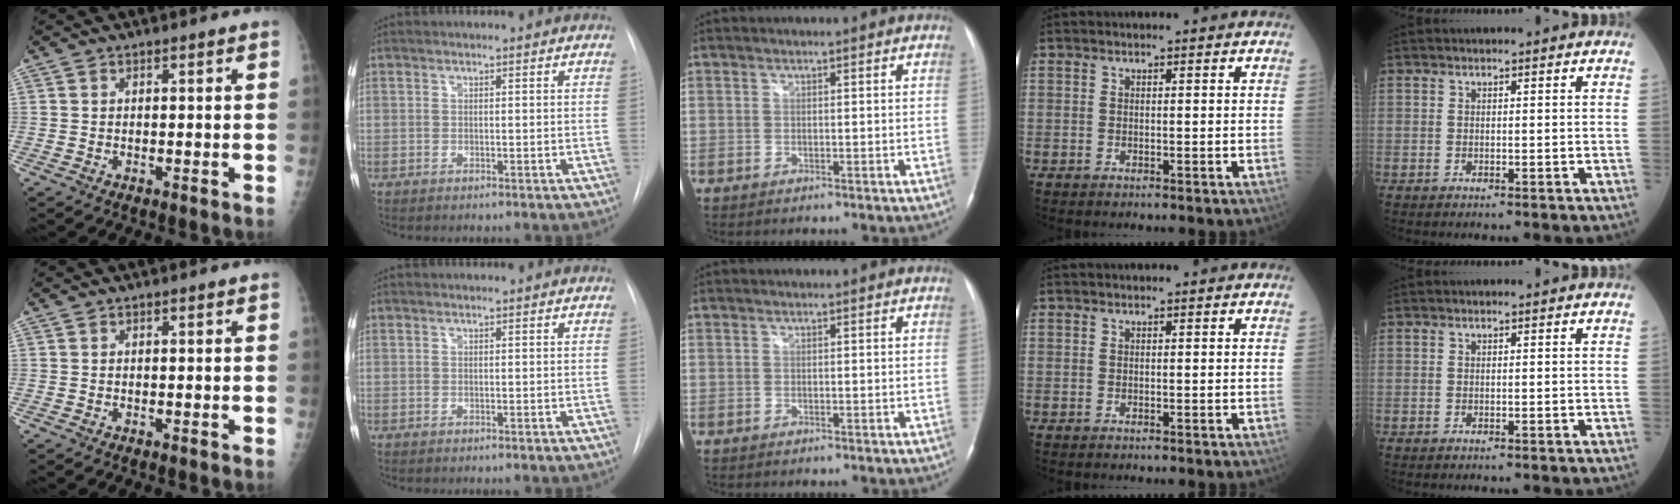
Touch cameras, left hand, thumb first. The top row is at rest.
{}